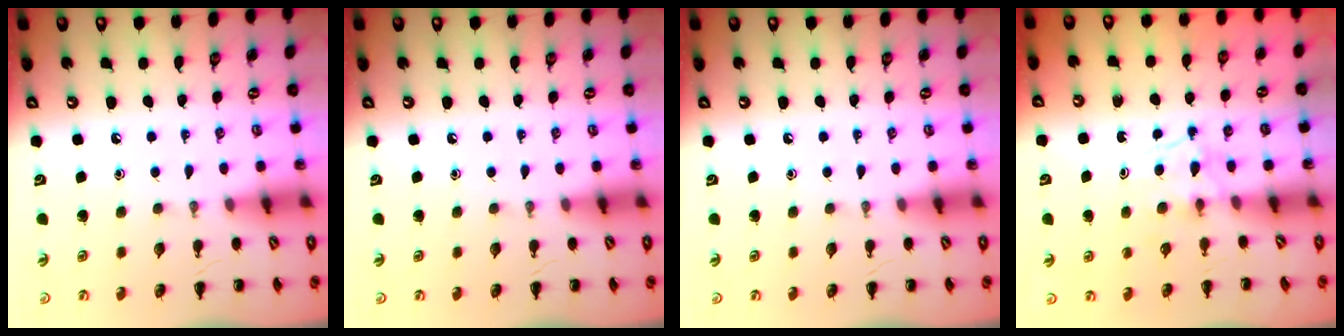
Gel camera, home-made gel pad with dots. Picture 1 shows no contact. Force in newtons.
{"total": 0.0}
{"total": 0.0}
{"total": 3.4, "press": 3.1, "slide": 1.4}